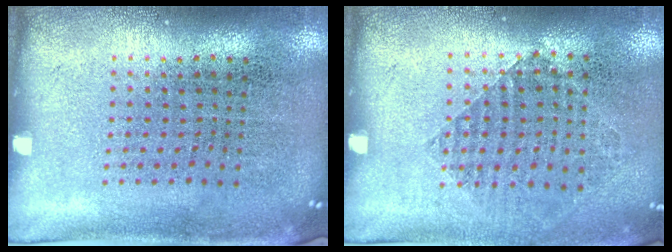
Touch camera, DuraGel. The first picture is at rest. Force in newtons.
{"total": 0.9, "press": 0.8, "slide": 0.3}